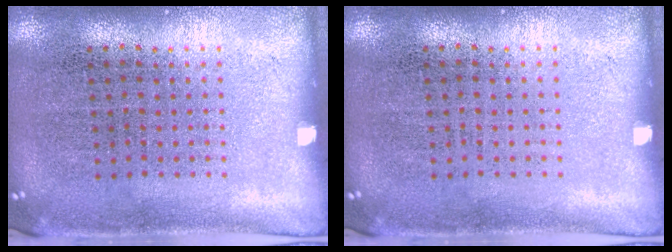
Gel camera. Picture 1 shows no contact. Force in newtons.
{"total": 0.0}